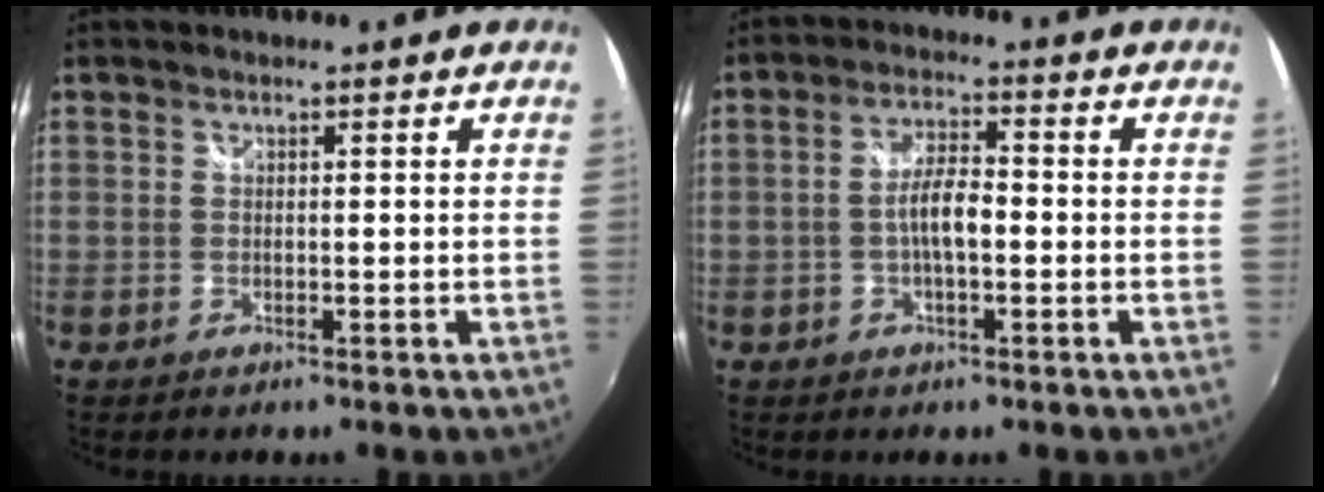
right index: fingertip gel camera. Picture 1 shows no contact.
{"total": 5.3, "force": [-1.1, 1.6, 5.0], "torque": [-0.093, 0.007, -0.020]}